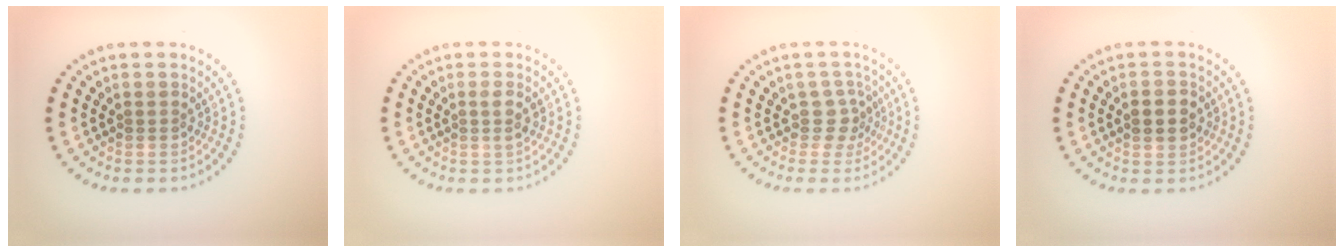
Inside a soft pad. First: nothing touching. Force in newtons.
{"total": 1.3, "press": 1.2, "slide": 0.6}
{"total": 2.0, "press": 1.5, "slide": 1.3}
{"total": 2.9, "press": 2.9, "slide": 0.2}